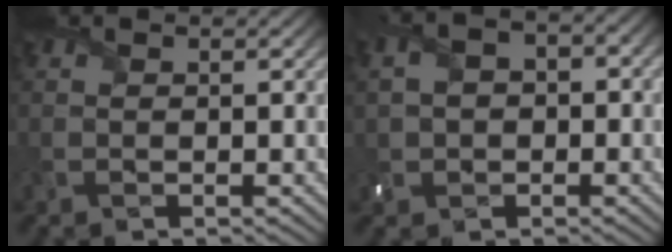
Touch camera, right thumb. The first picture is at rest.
{"total": 5.0, "force": [-0.1, 3.8, 3.3], "torque": [-0.075, 0.005, -0.004]}